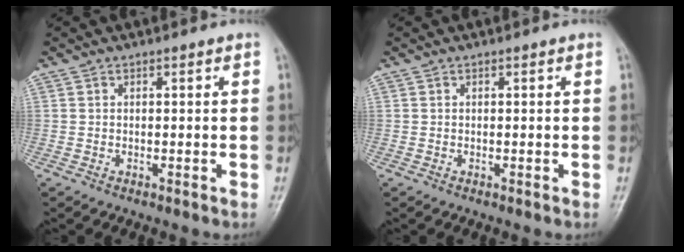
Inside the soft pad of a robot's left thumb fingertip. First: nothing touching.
{"total": 0.0}